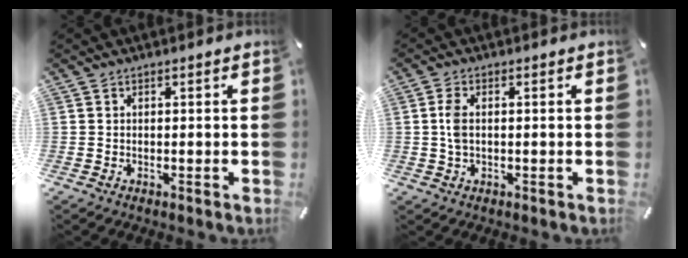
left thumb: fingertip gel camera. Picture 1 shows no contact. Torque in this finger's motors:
{"motor_torque": [0.23, 0.07, 0.61, -0.19, 0.06]}